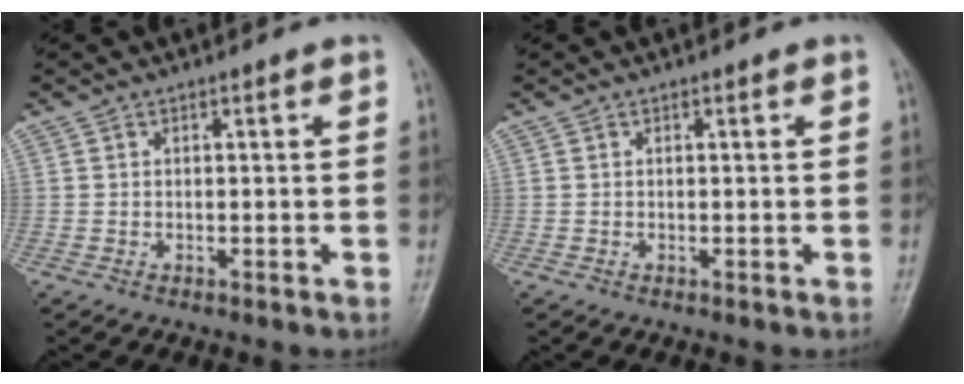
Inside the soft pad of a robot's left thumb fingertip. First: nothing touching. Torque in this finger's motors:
{"motor_torque": [0.00, 0.00, 0.00, 0.00, 0.00]}